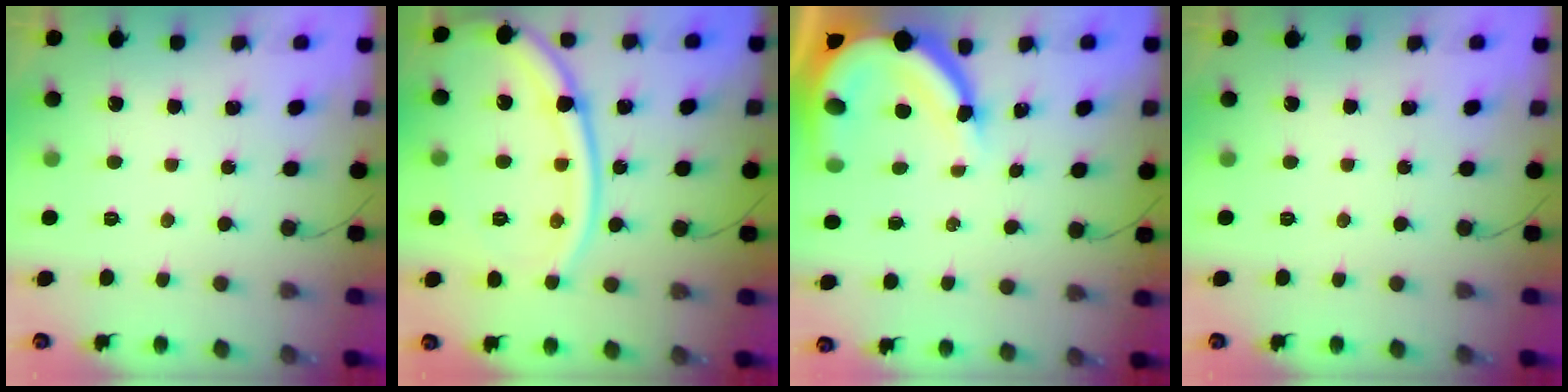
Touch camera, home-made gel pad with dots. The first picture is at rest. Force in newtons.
{"total": 18.0, "press": 17.9, "slide": 1.7}
{"total": 12.6, "press": 12.5, "slide": 1.4}
{"total": 0.0}